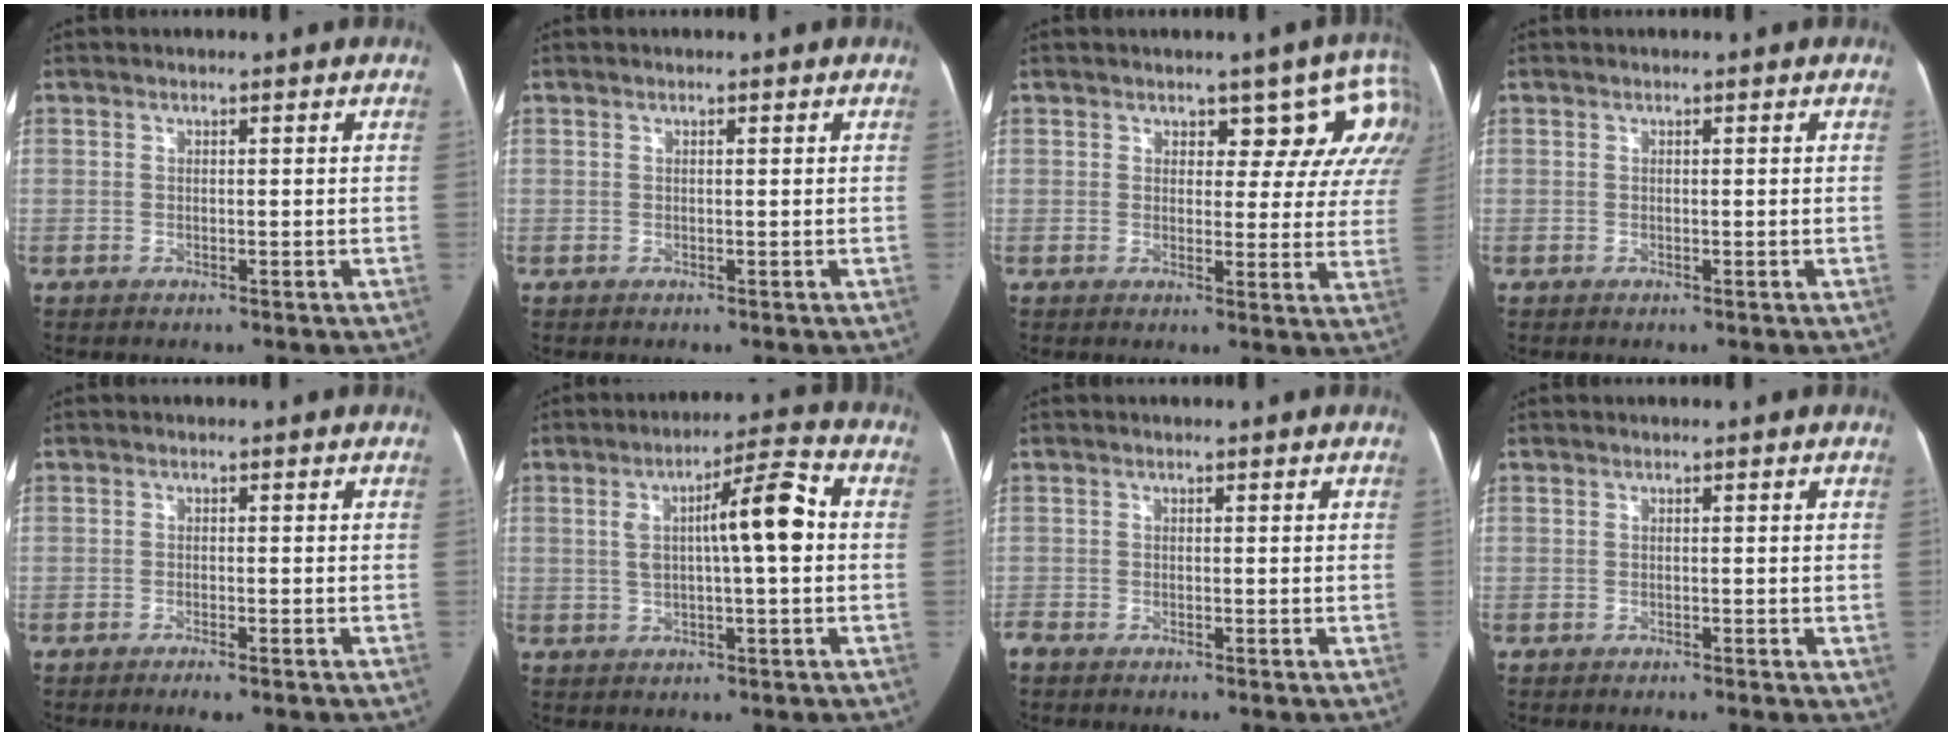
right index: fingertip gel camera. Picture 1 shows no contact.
{"total": 0.0}
{"total": 8.3, "force": [6.4, 4.4, 3.1], "torque": [-0.007, -0.008, 0.042]}
{"total": 0.0}
{"total": 2.0, "force": [-1.4, 0.2, 1.4], "torque": [-0.023, -0.004, -0.020]}
{"total": 9.7, "force": [1.0, 1.5, 9.5], "torque": [-0.156, 0.027, 0.014]}
{"total": 1.2, "force": [-0.9, 0.6, 0.3], "torque": [-0.011, -0.003, -0.018]}
{"total": 1.3, "force": [-0.4, 0.4, 1.2], "torque": [-0.013, -0.003, -0.005]}